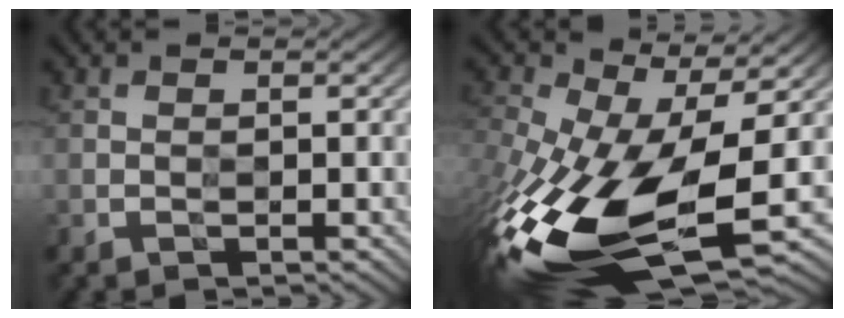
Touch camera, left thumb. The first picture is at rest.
{"total": 17.2, "force": [-4.5, 8.5, 14.2], "torque": [-0.320, -0.053, -0.068]}